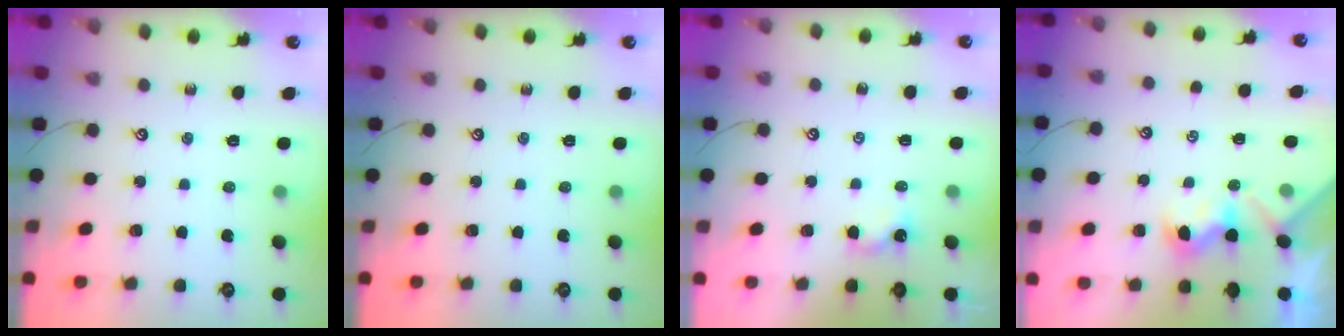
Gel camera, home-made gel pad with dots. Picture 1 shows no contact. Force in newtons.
{"total": 0.0}
{"total": 1.7, "press": 1.6, "slide": 0.3}
{"total": 0.8, "press": 0.4, "slide": 0.7}